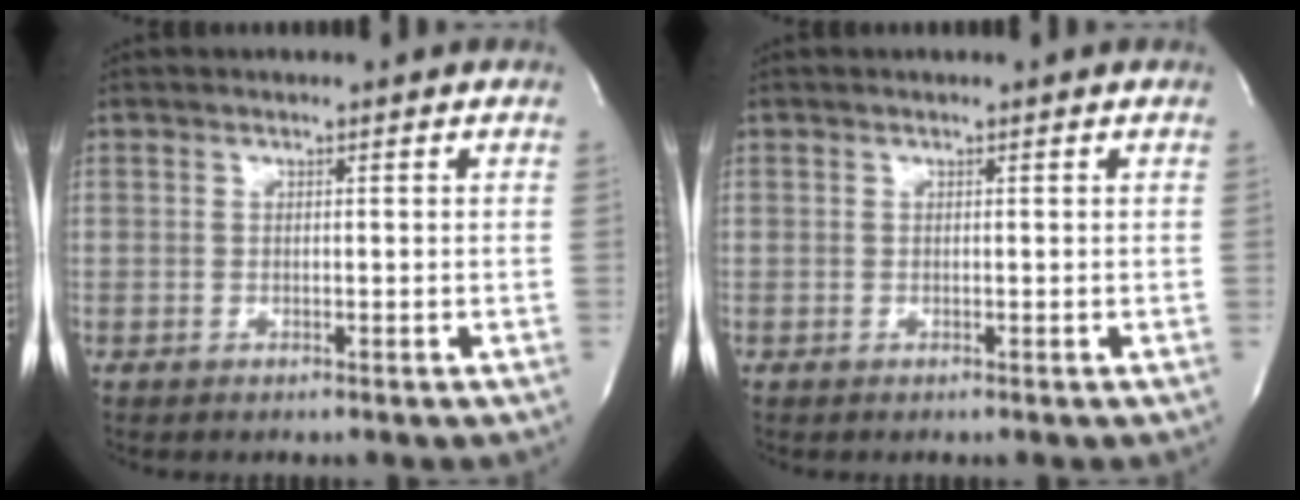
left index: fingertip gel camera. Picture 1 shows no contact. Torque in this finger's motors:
{"motor_torque": [0.07, 0.00, -0.03, -0.01]}